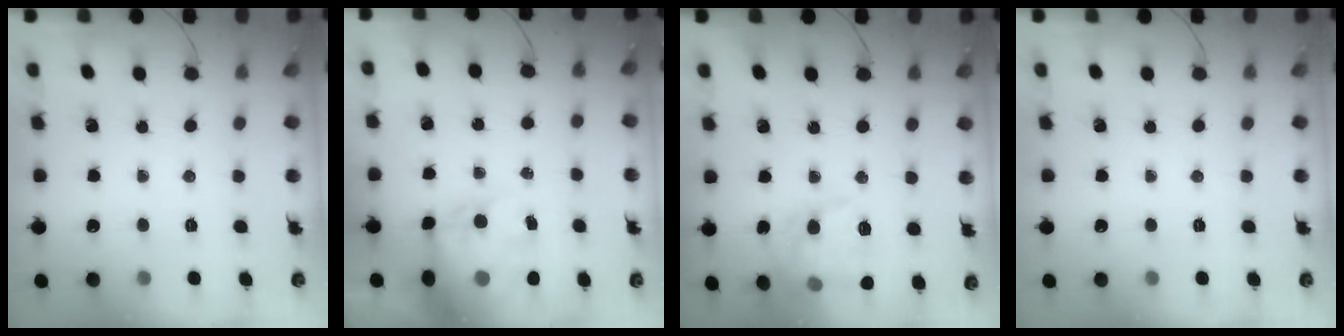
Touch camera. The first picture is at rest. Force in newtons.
{"total": 12.5, "press": 12.0, "slide": 3.2}
{"total": 15.8, "press": 15.7, "slide": 1.0}
{"total": 0.0}